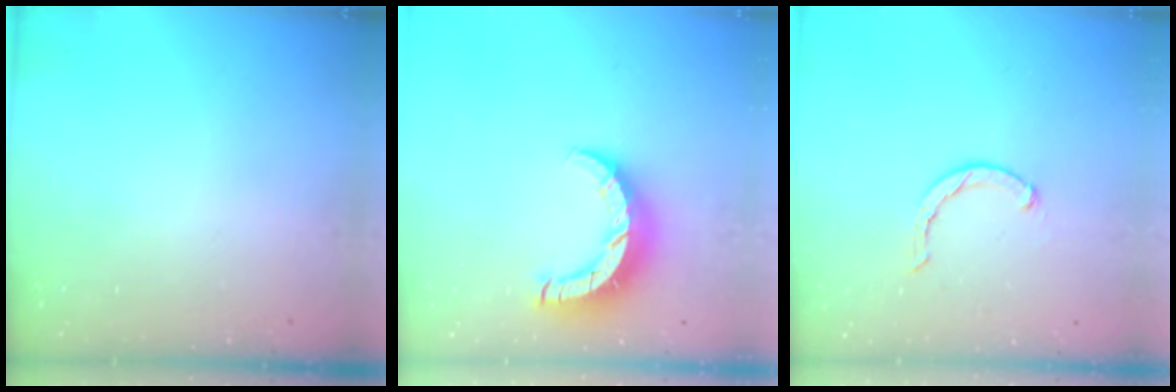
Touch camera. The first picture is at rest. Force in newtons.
{"total": 9.7, "press": 9.7, "slide": 0.2}
{"total": 1.8, "press": 1.8, "slide": 0.4}